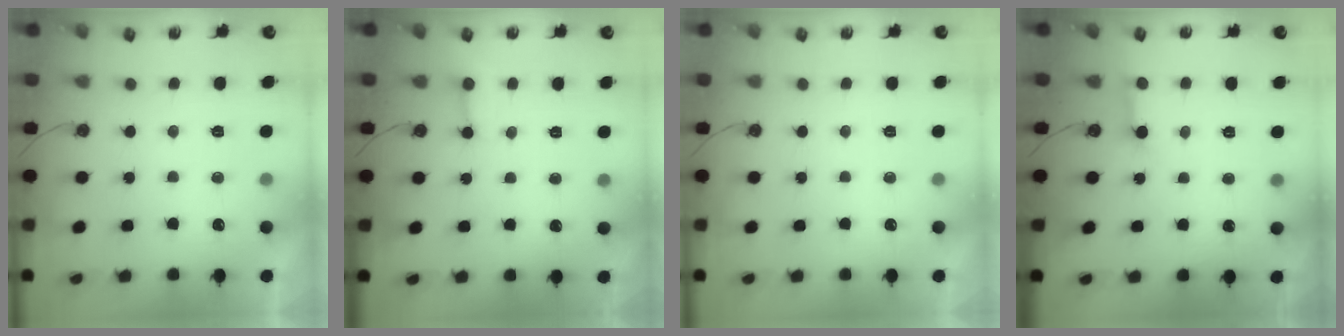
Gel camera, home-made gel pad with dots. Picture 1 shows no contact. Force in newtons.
{"total": 3.0, "press": 3.0, "slide": 0.3}
{"total": 0.0}
{"total": 2.7, "press": 2.7, "slide": 0.1}